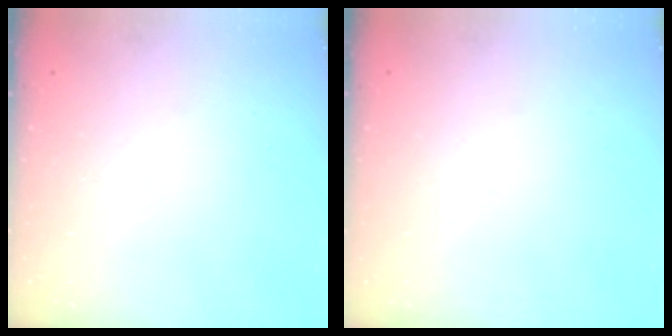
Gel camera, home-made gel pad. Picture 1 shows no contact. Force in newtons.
{"total": 0.0}